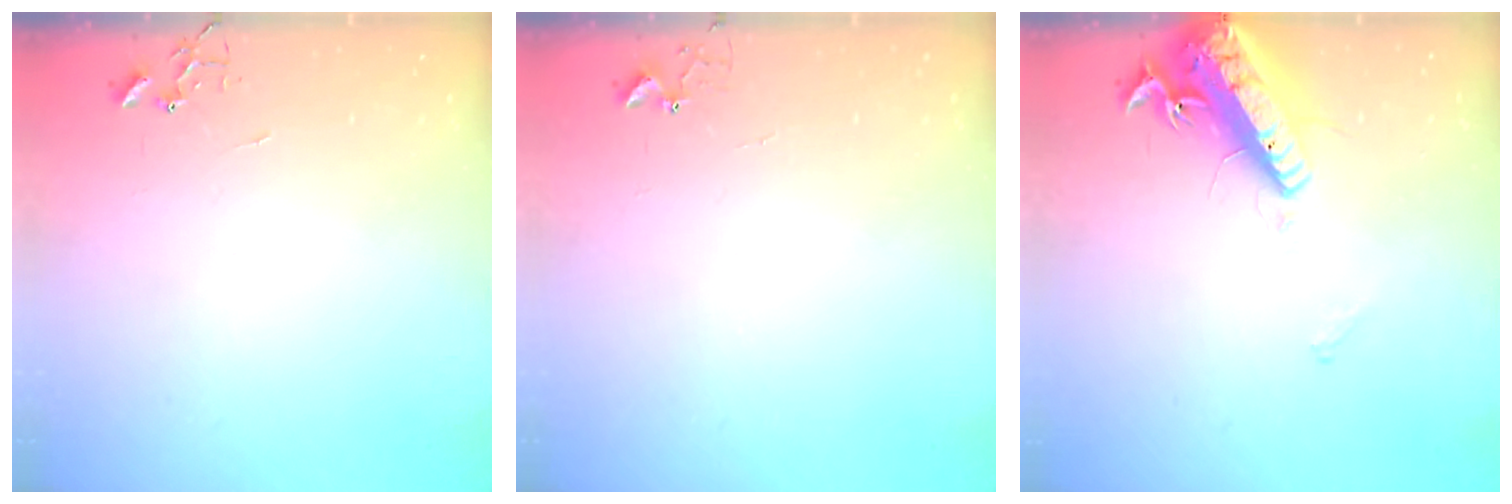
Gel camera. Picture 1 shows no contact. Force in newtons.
{"total": 3.8, "press": 3.8, "slide": 0.3}
{"total": 16.3, "press": 15.9, "slide": 3.8}